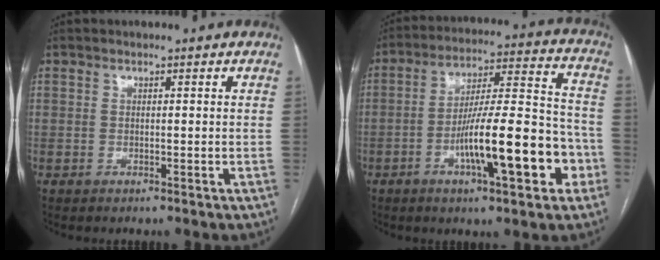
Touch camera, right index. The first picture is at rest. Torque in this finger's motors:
{"motor_torque": [1.31, -0.83, 0.89, 0.21]}